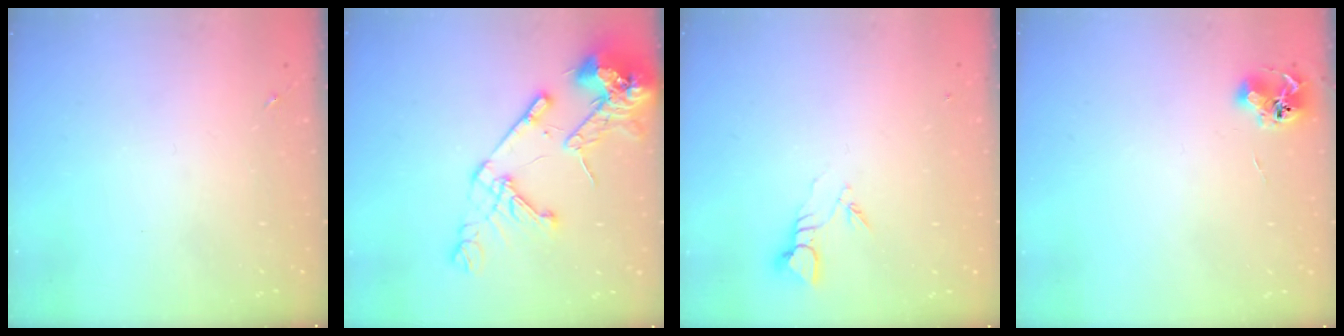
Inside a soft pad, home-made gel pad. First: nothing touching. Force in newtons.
{"total": 19.4, "press": 19.2, "slide": 2.7}
{"total": 3.8, "press": 3.8, "slide": 0.3}
{"total": 6.8, "press": 6.8, "slide": 0.9}